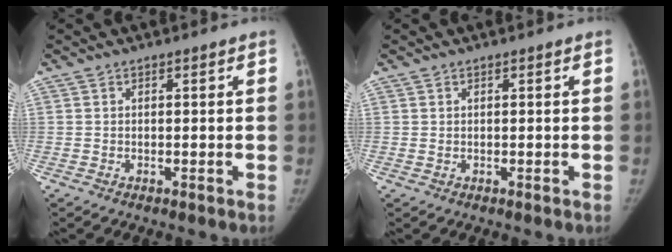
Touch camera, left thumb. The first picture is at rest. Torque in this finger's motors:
{"motor_torque": [0.19, -0.11, -0.11, -0.09, -0.05]}